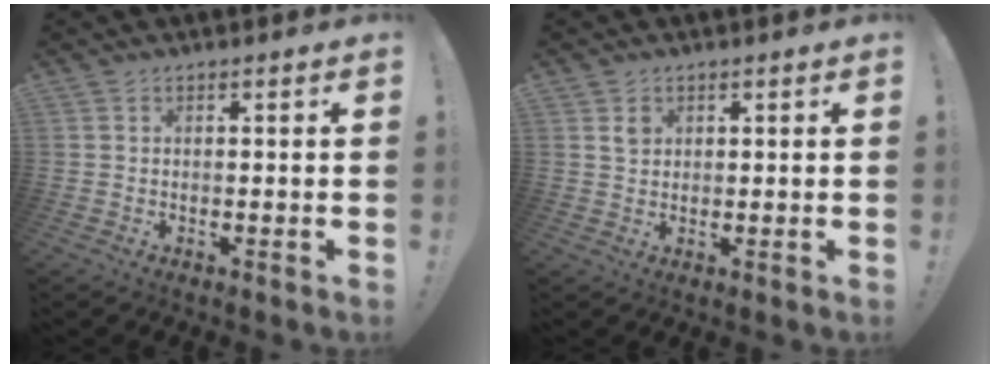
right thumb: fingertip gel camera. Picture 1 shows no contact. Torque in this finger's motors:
{"motor_torque": [0.08, 0.17, 0.26, -0.15, -0.01]}